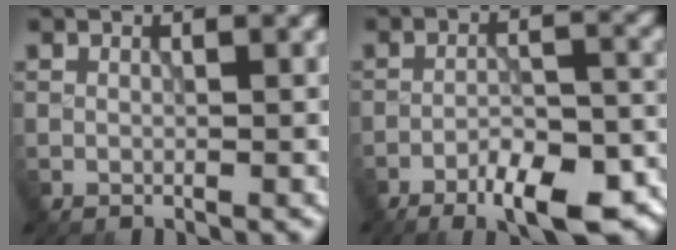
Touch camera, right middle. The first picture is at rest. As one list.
[{"total": 9.2, "force": [-6.0, 2.9, 6.3], "torque": [-0.092, 0.001, -0.092]}]